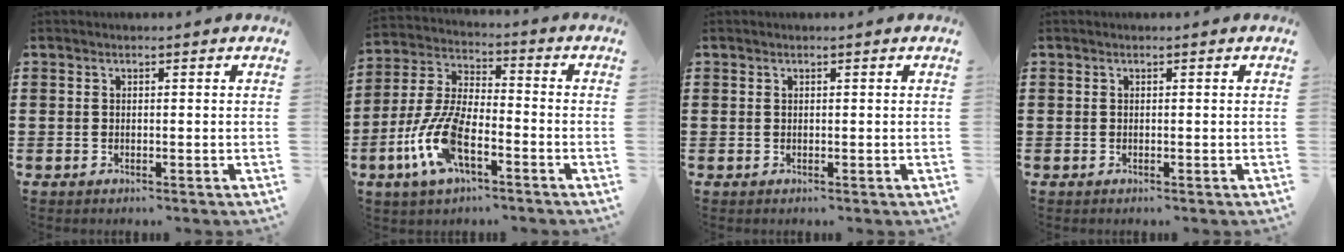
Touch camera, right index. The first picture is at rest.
{"total": 10.8, "force": [-4.6, 4.4, 8.7], "torque": [-0.218, -0.013, -0.091]}
{"total": 0.0}
{"total": 0.0}